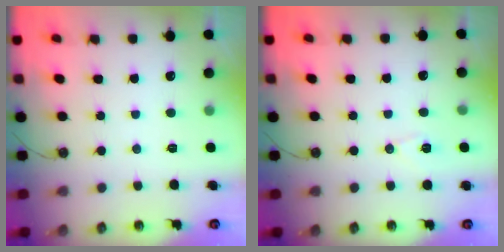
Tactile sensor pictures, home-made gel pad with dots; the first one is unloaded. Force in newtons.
{"total": 6.6, "press": 6.5, "slide": 1.1}